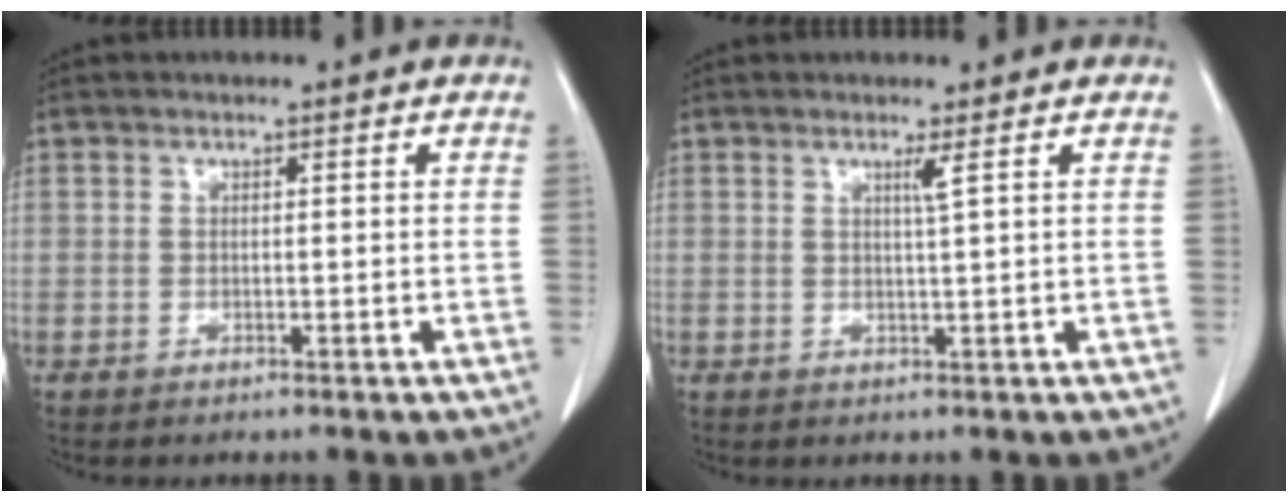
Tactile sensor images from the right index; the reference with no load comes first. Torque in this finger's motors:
{"motor_torque": [0.02, 0.03, 0.02, 0.00]}